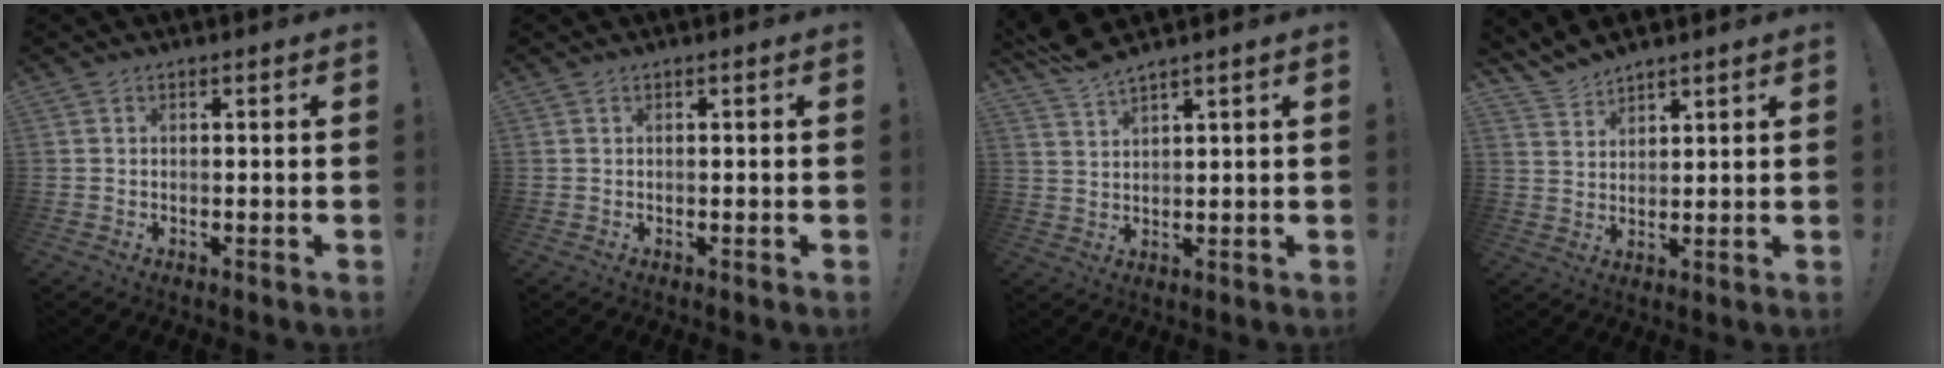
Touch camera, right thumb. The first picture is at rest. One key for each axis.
{"total": 0.0}
{"total": 4.8, "fx": 4.2, "fy": 0.1, "fz": 2.3, "tx": -0.053, "ty": -0.021, "tz": 0.078}
{"total": 5.1, "fx": 4.8, "fy": 1.3, "fz": 1.1, "tx": -0.027, "ty": -0.031, "tz": 0.092}